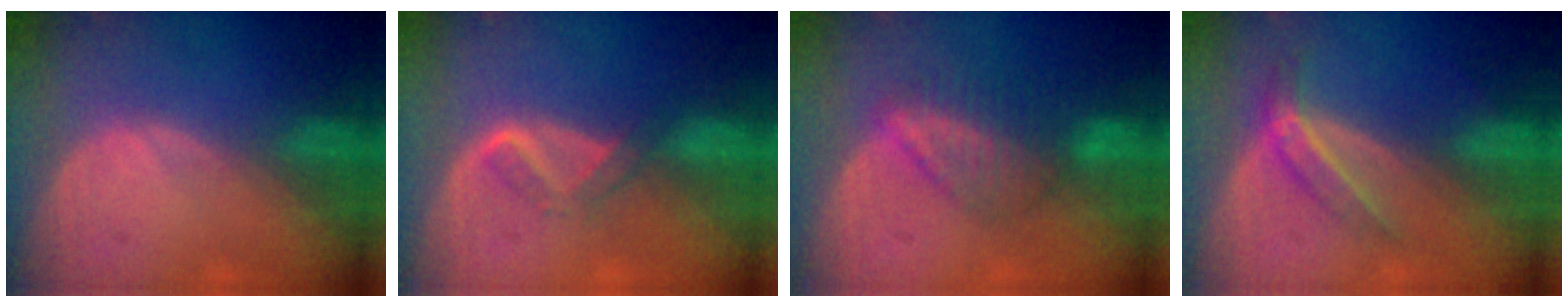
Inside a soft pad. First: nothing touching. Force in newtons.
{"total": 2.8, "press": 2.7, "slide": 0.7}
{"total": 6.5, "press": 5.9, "slide": 2.7}
{"total": 4.4, "press": 3.9, "slide": 2.1}